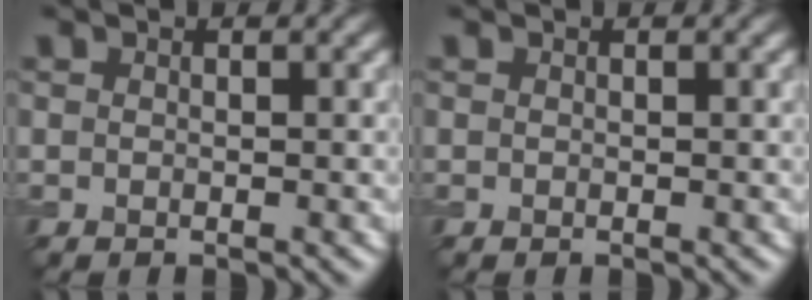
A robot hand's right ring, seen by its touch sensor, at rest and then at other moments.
{"total": 0.0}